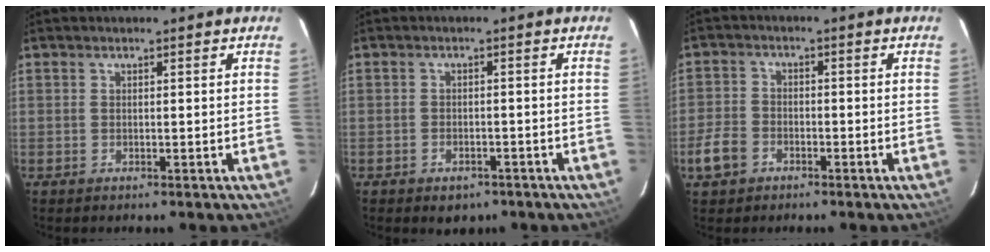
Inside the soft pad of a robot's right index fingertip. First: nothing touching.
{"total": 4.2, "force": [-2.8, 2.8, 1.6], "torque": [-0.034, 0.001, -0.031]}
{"total": 5.8, "force": [-3.0, 4.3, 2.4], "torque": [-0.062, 0.009, -0.056]}